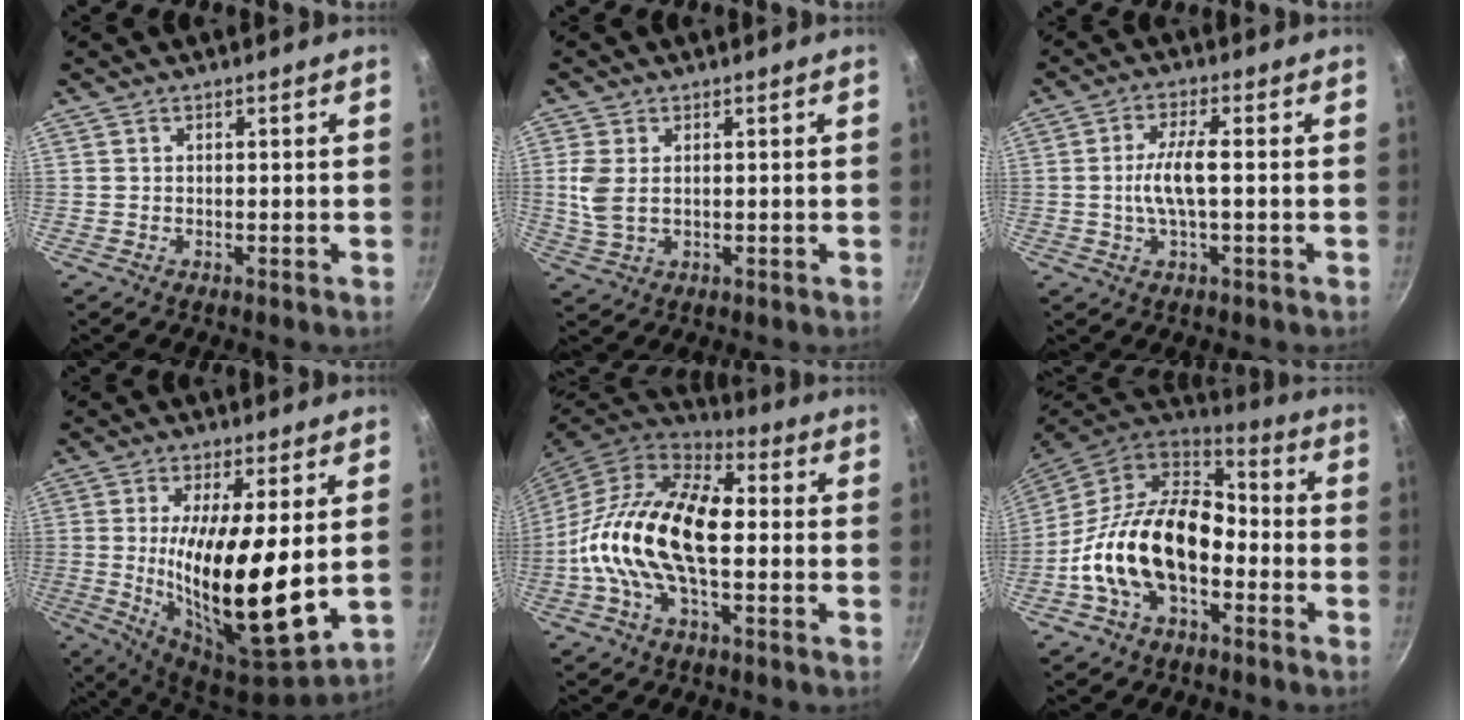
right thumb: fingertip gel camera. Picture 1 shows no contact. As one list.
[{"total": 5.4, "force": [0.7, 3.3, 4.2], "torque": [-0.092, -0.004, 0.018]}, {"total": 5.9, "force": [-0.3, 1.4, 5.7], "torque": [-0.122, 0.012, -0.009]}, {"total": 19.7, "force": [0.9, 5.8, 18.8], "torque": [-0.323, -0.038, 0.021]}, {"total": 20.3, "force": [-1.2, 10.7, 17.2], "torque": [-0.305, 0.031, -0.041]}, {"total": 20.5, "force": [-4.5, 12.6, 15.5], "torque": [-0.256, 0.047, -0.093]}]